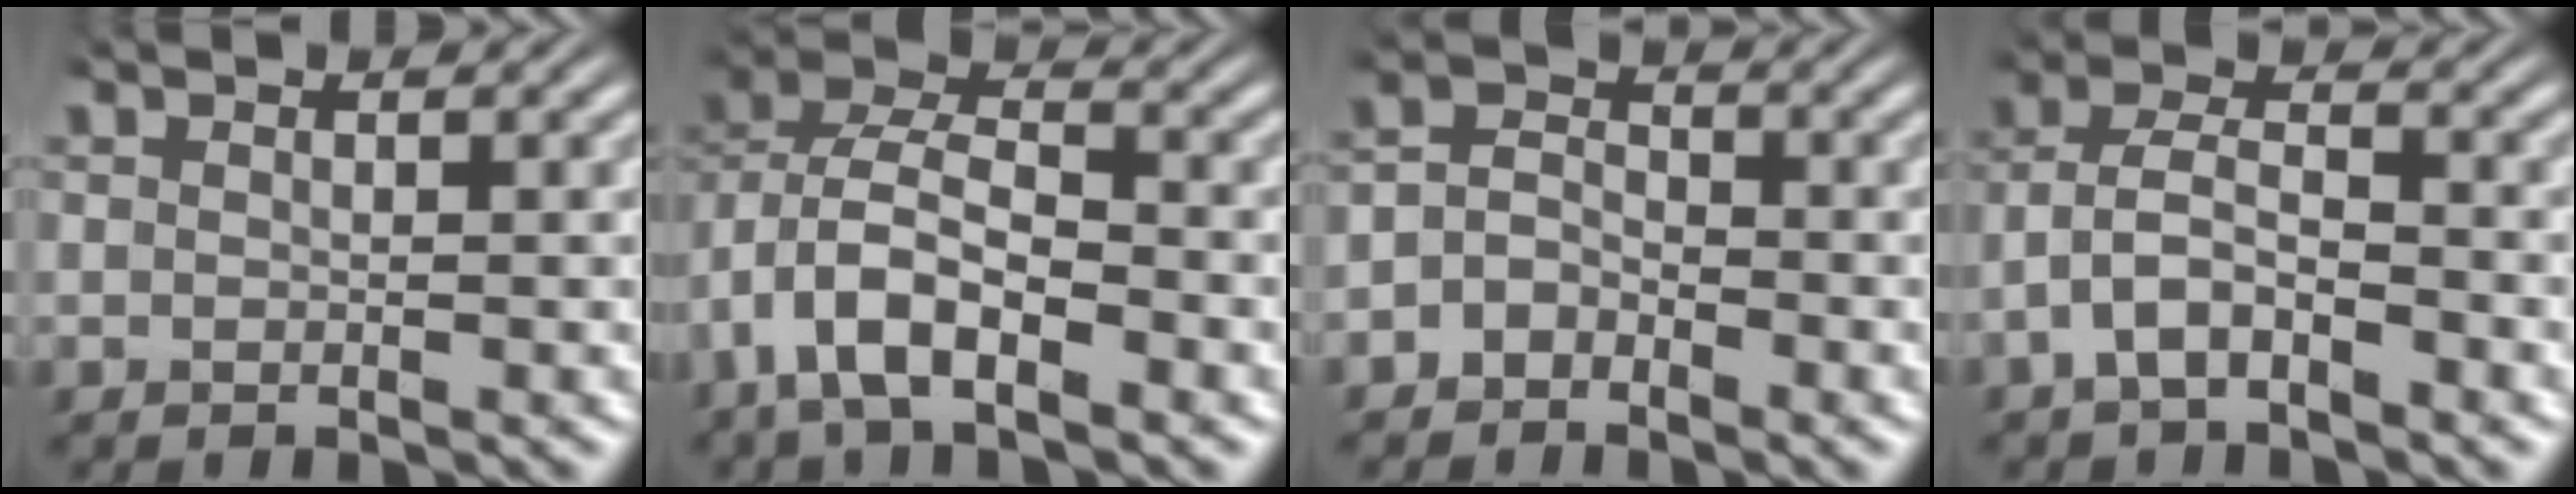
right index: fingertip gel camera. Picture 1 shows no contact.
{"total": 6.8, "force": [0.1, 5.0, 4.6], "torque": [-0.106, -0.003, -0.010]}
{"total": 3.8, "force": [-1.9, 3.1, 1.1], "torque": [-0.020, -0.004, -0.040]}
{"total": 3.9, "force": [-1.1, 2.8, 2.5], "torque": [-0.065, -0.015, -0.016]}